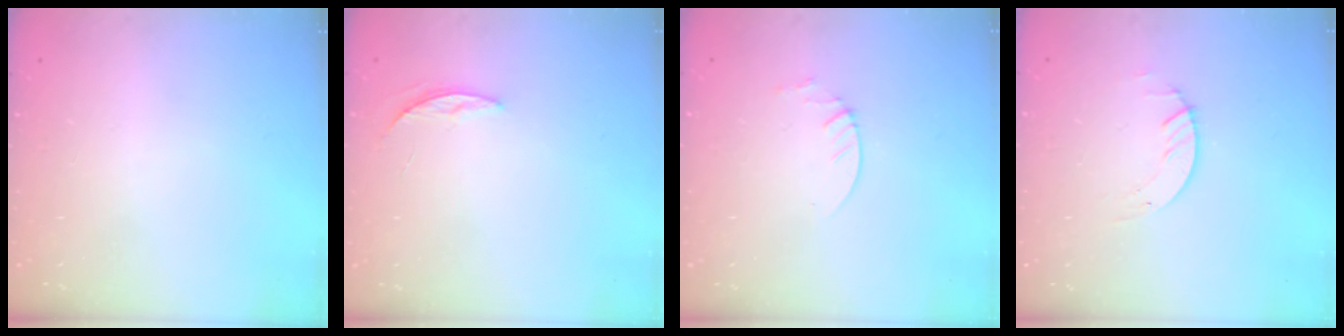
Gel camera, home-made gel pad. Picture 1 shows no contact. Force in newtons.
{"total": 4.5, "press": 4.4, "slide": 0.4}
{"total": 1.9, "press": 1.9, "slide": 0.2}
{"total": 1.3, "press": 1.2, "slide": 0.1}